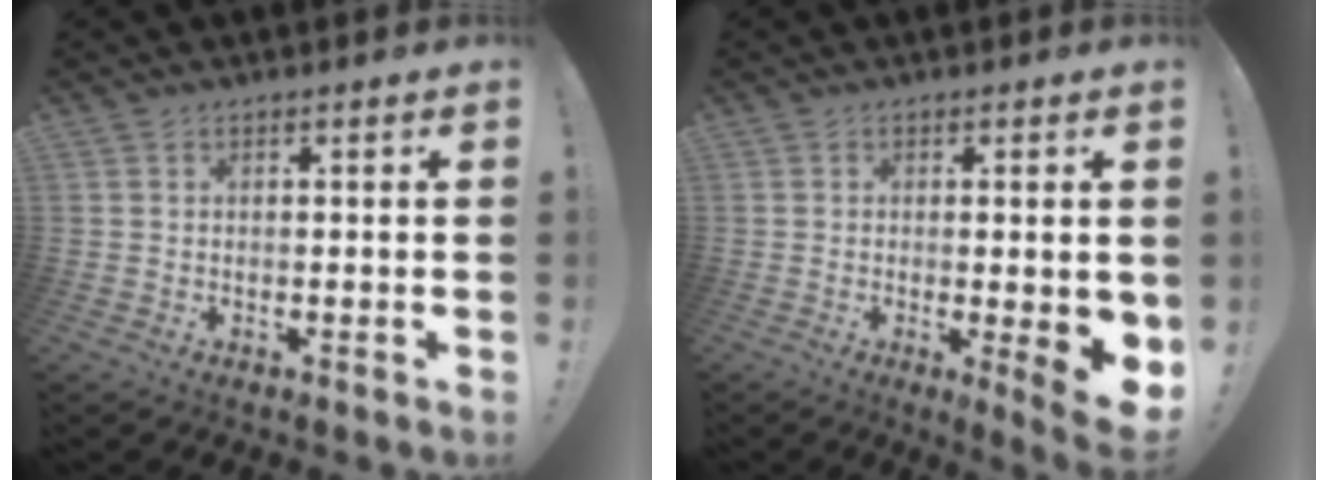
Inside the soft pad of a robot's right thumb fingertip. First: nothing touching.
{"total": 7.8, "force": [-0.2, 1.0, 7.7], "torque": [-0.092, -0.017, 0.001]}